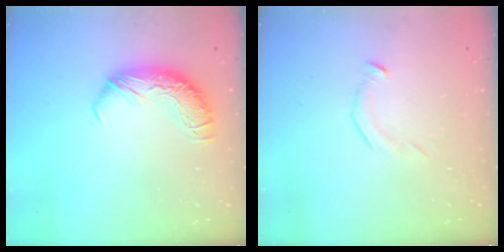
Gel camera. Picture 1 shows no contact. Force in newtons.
{"total": 5.2, "press": 5.1, "slide": 1.0}